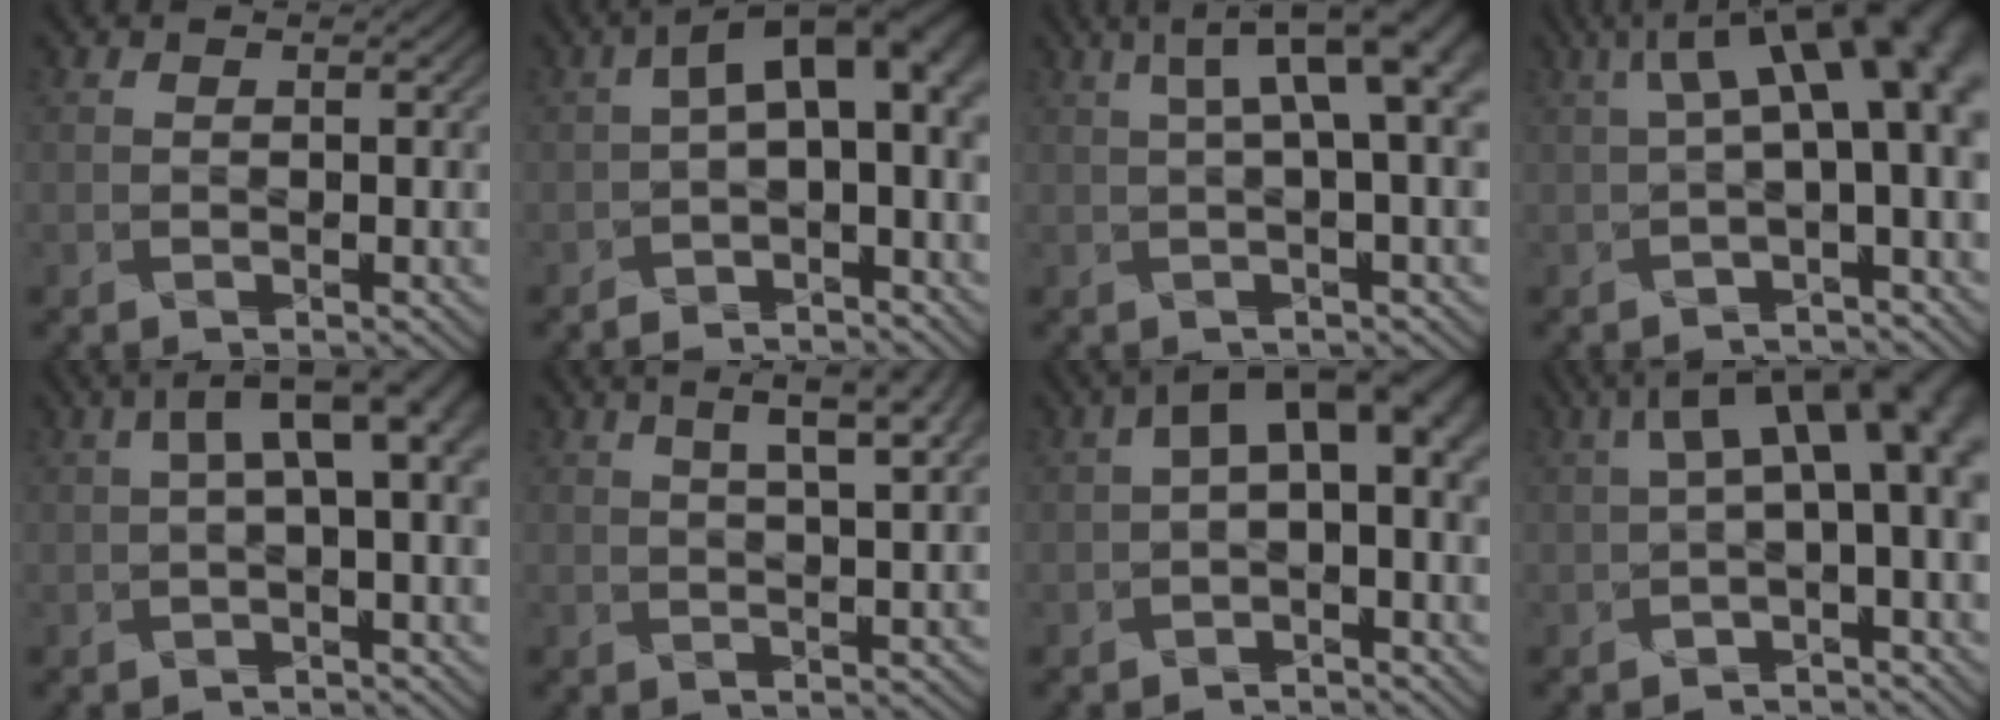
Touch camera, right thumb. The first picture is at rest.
{"total": 7.9, "force": [-0.5, 4.0, 6.8], "torque": [-0.107, 0.003, -0.004]}
{"total": 8.5, "force": [2.4, 2.3, 7.8], "torque": [-0.099, 0.027, 0.040]}
{"total": 11.6, "force": [2.3, 4.2, 10.6], "torque": [-0.151, 0.017, 0.045]}
{"total": 6.0, "force": [1.0, 1.8, 5.6], "torque": [-0.086, 0.018, 0.019]}
{"total": 7.8, "force": [4.1, 2.0, 6.3], "torque": [-0.073, 0.031, 0.045]}
{"total": 7.1, "force": [0.5, 3.7, 6.1], "torque": [-0.094, 0.008, 0.011]}
{"total": 10.0, "force": [1.9, 3.7, 9.1], "torque": [-0.133, 0.021, 0.037]}